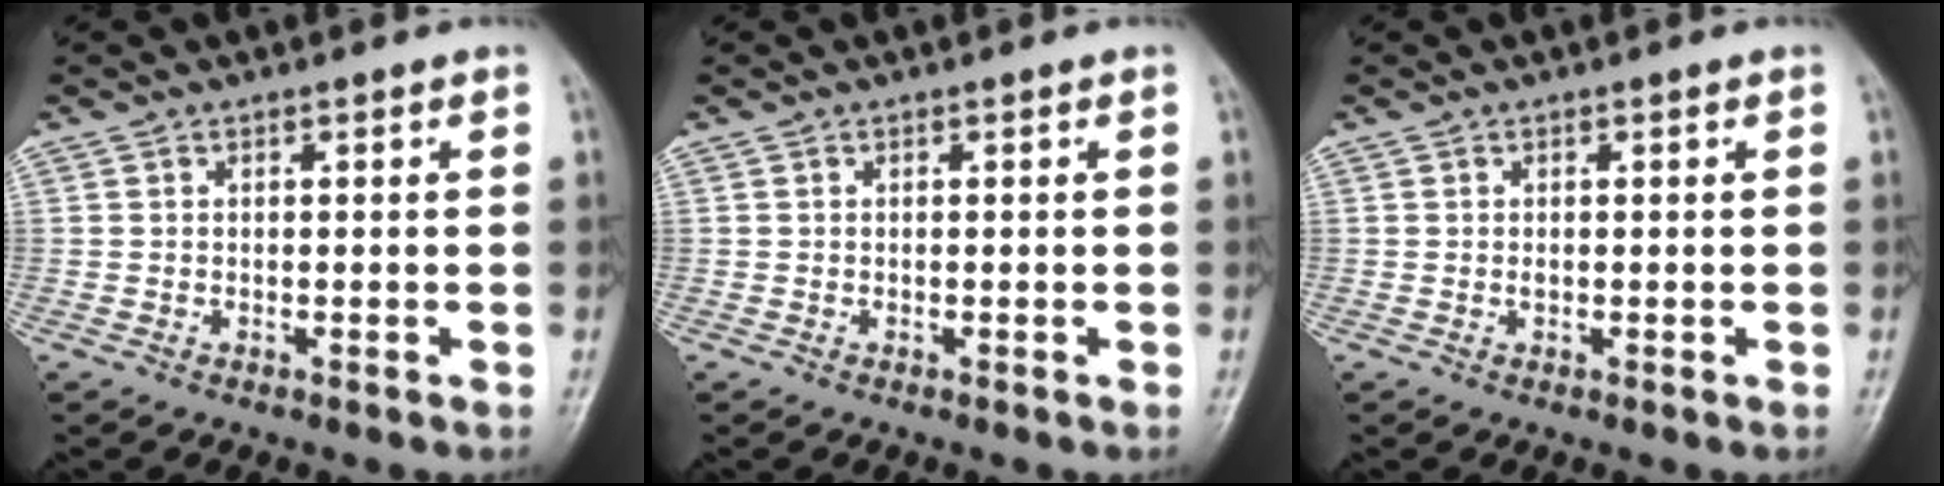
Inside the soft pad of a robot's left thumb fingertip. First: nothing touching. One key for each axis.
{"total": 0.0}
{"total": 0.8, "fx": 0.1, "fy": 0.3, "fz": 0.7, "tx": -0.011, "ty": 0.002, "tz": 0.003}